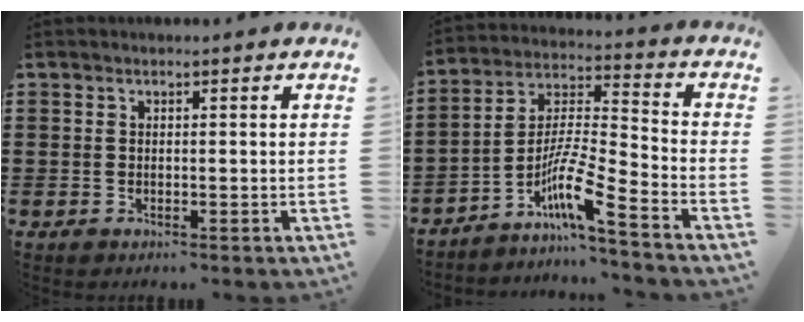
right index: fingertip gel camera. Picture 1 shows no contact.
{"total": 9.1, "force": [-6.0, 0.7, 6.9], "torque": [-0.143, -0.015, -0.118]}